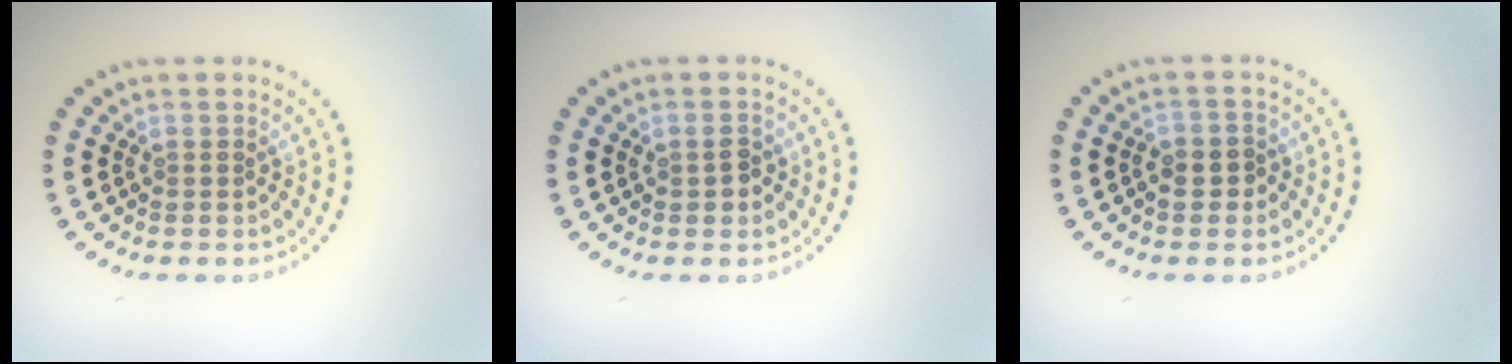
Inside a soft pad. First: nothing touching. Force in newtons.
{"total": 1.4, "press": 1.4, "slide": 0.1}
{"total": 1.6, "press": 1.4, "slide": 0.8}